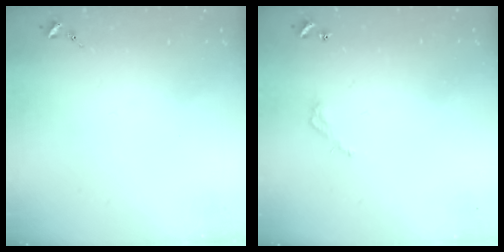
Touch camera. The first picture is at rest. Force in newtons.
{"total": 3.2, "press": 3.1, "slide": 0.2}